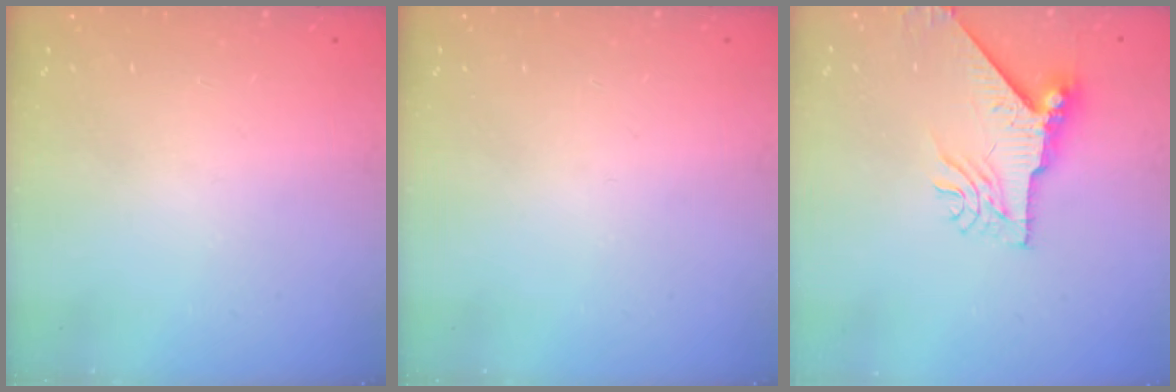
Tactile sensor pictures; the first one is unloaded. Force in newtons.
{"total": 0.0}
{"total": 10.3, "press": 10.2, "slide": 1.3}